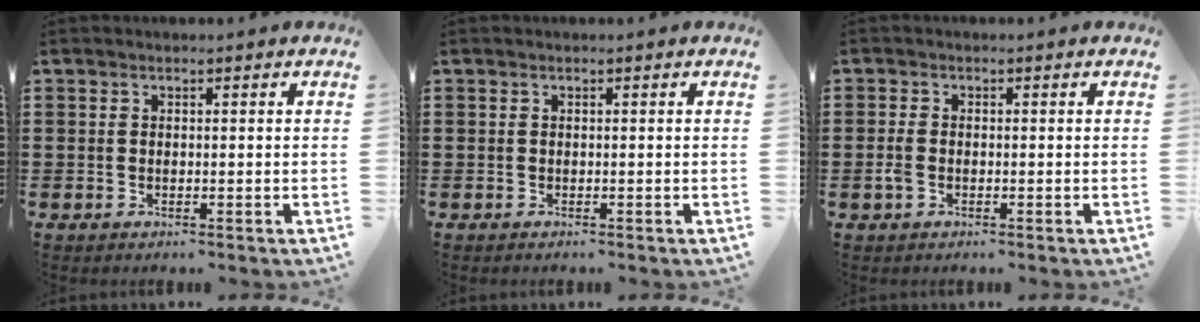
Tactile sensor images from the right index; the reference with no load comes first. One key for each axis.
{"total": 0.0}
{"total": 1.9, "fx": -0.6, "fy": 1.0, "fz": 1.5, "tx": -0.044, "ty": -0.005, "tz": -0.016}